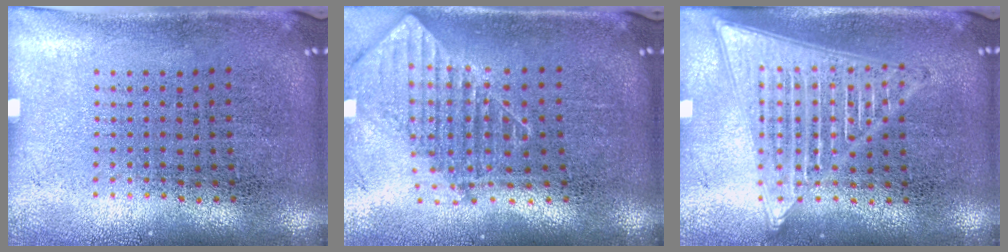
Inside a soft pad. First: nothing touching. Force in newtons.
{"total": 1.9, "press": 1.5, "slide": 1.2}
{"total": 2.2, "press": 2.2, "slide": 0.3}